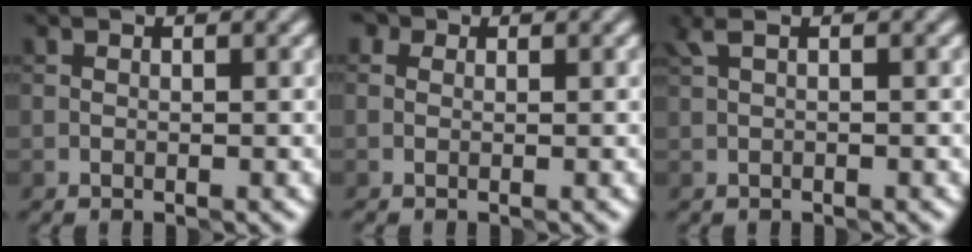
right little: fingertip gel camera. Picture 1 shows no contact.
{"total": 1.8, "force": [0.3, 1.6, 0.8], "torque": [-0.004, 0.009, -0.016]}
{"total": 0.7, "force": [0.3, 0.1, 0.6], "torque": [-0.014, 0.005, 0.008]}